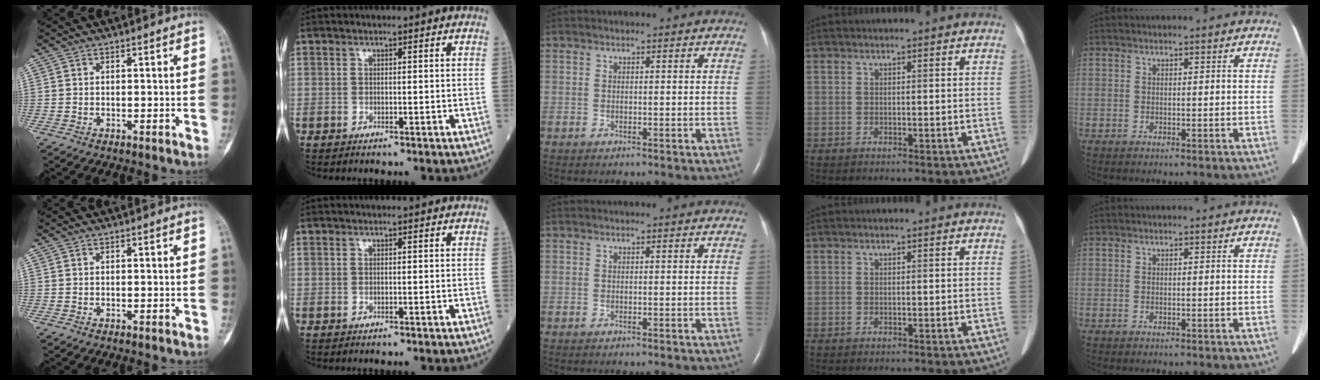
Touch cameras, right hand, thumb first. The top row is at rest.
{}